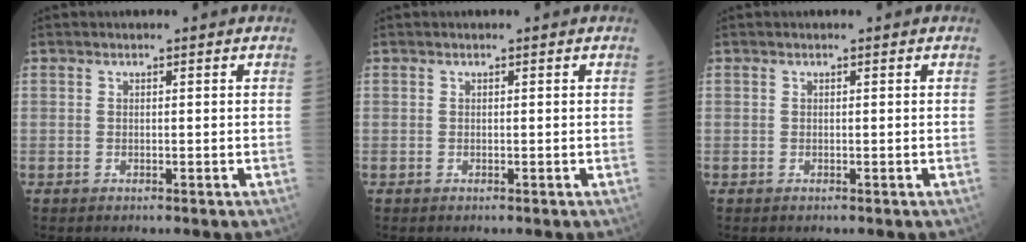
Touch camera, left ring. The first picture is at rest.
{"total": 0.0}
{"total": 0.0}